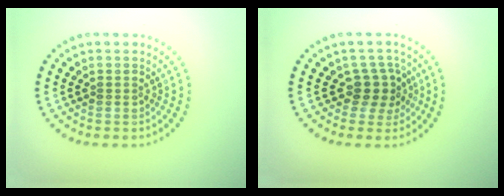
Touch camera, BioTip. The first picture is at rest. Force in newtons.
{"total": 2.7, "press": 2.1, "slide": 1.6}